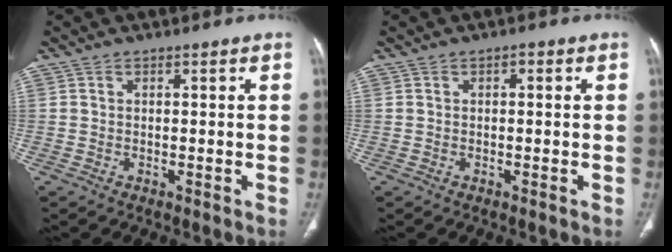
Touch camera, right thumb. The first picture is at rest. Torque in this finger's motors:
{"motor_torque": [-0.02, -0.03, -0.12, -0.02, 0.00]}